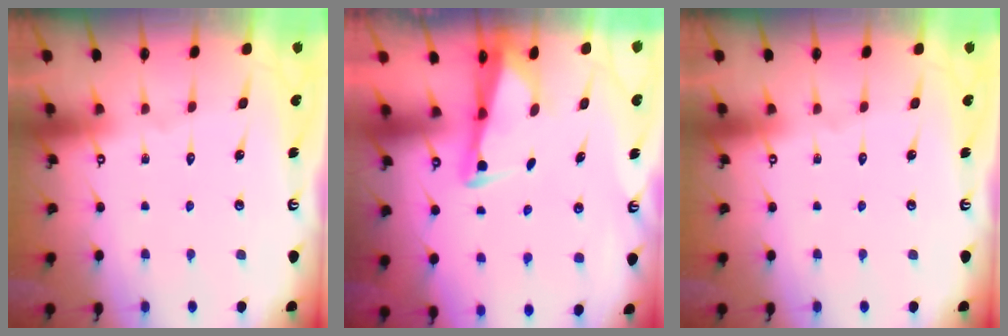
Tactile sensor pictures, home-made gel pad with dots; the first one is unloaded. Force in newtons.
{"total": 2.5, "press": 2.5, "slide": 0.5}
{"total": 0.0}